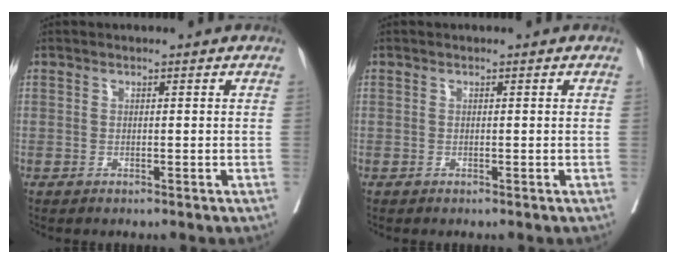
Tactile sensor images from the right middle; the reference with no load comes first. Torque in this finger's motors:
{"motor_torque": [-0.90, -0.35, 0.07, 0.01]}